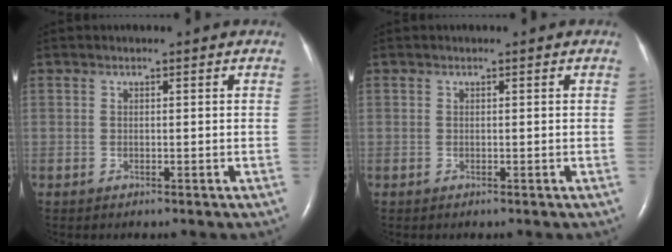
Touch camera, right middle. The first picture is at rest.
{"total": 0.0}